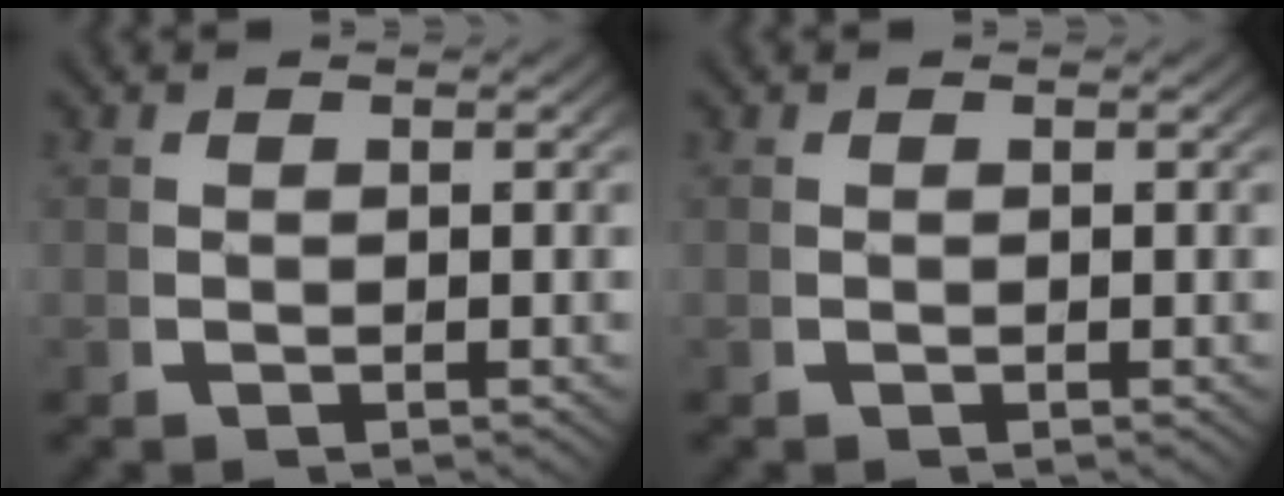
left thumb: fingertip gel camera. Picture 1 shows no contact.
{"total": 0.0}